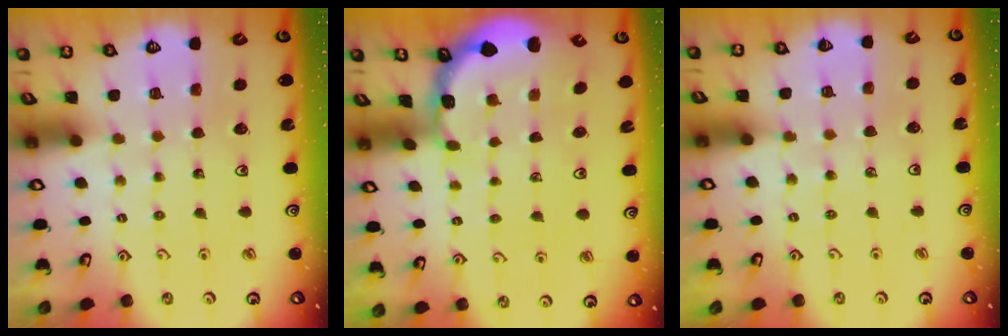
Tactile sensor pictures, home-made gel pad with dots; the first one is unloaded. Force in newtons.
{"total": 1.4, "press": 1.4, "slide": 0.0}
{"total": 3.3, "press": 3.3, "slide": 0.5}